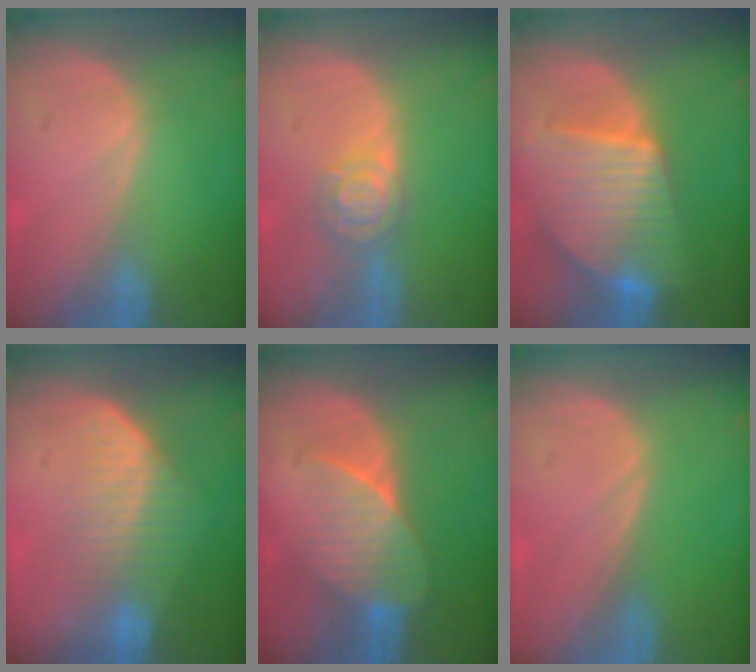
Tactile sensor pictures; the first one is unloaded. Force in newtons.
{"total": 4.9, "press": 4.3, "slide": 2.4}
{"total": 10.0, "press": 10.0, "slide": 0.8}
{"total": 7.2, "press": 6.2, "slide": 3.7}
{"total": 7.2, "press": 6.6, "slide": 2.8}
{"total": 0.0}